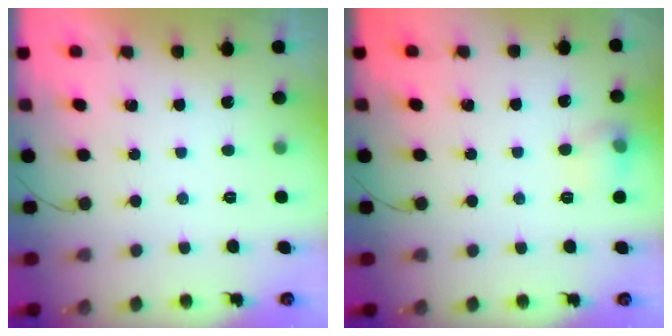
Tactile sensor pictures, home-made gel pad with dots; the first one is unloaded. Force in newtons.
{"total": 6.5, "press": 6.4, "slide": 1.3}